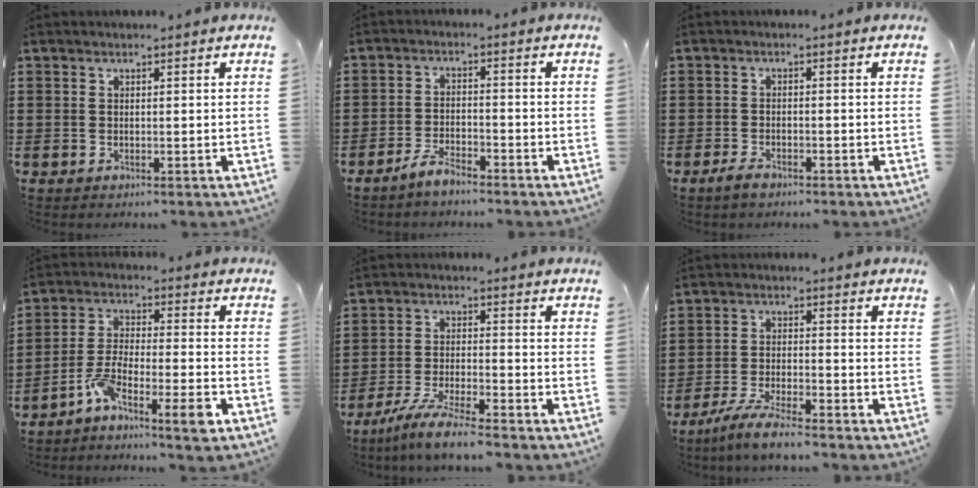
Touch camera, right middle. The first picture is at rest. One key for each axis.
{"total": 3.7, "fx": -3.2, "fy": 0.8, "fz": 1.5, "tx": -0.033, "ty": 0.009, "tz": -0.065}
{"total": 1.8, "fx": -1.4, "fy": 0.6, "fz": 1.0, "tx": -0.020, "ty": 0.003, "tz": -0.027}
{"total": 7.7, "fx": -5.7, "fy": 1.1, "fz": 4.9, "tx": -0.104, "ty": 0.002, "tz": -0.112}
{"total": 6.9, "fx": -6.1, "fy": -0.2, "fz": 3.3, "tx": -0.074, "ty": -0.014, "tz": -0.118}
{"total": 5.9, "fx": -5.2, "fy": 0.1, "fz": 2.8, "tx": -0.064, "ty": -0.010, "tz": -0.101}